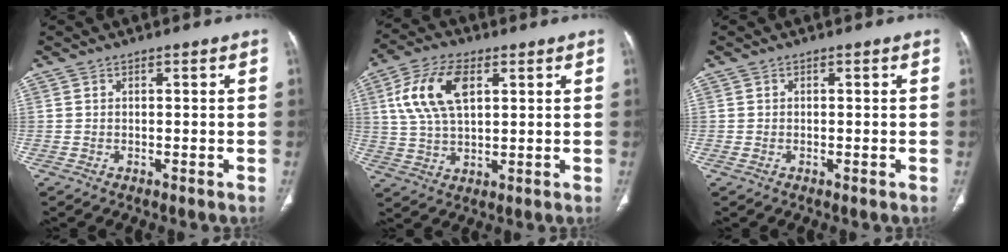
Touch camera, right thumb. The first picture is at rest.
{"total": 12.4, "force": [3.9, 6.6, 9.7], "torque": [-0.193, 0.003, 0.074]}
{"total": 0.7, "force": [-0.2, 0.4, 0.5], "torque": [-0.013, 0.001, -0.002]}